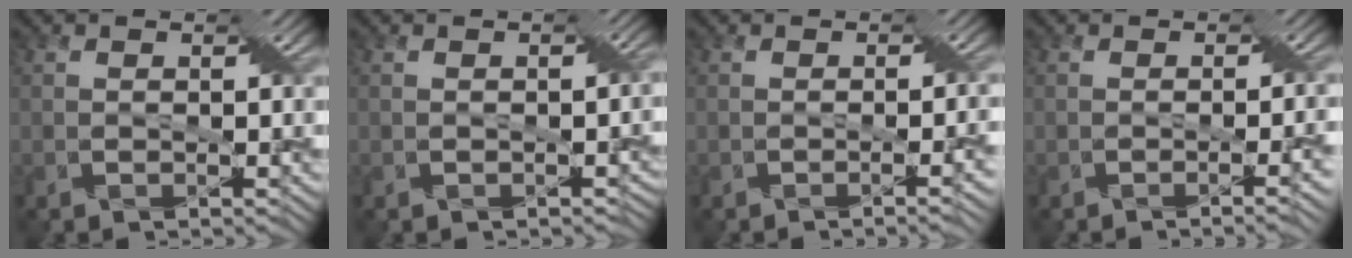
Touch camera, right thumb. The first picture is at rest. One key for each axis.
{"total": 2.1, "fx": -0.6, "fy": 1.5, "fz": 1.4, "tx": -0.006, "ty": -0.008, "tz": -0.006}
{"total": 2.0, "fx": -1.0, "fy": -0.3, "fz": 1.7, "tx": -0.016, "ty": -0.001, "tz": -0.011}
{"total": 2.6, "fx": -1.2, "fy": -0.3, "fz": 2.2, "tx": -0.024, "ty": -0.003, "tz": -0.013}